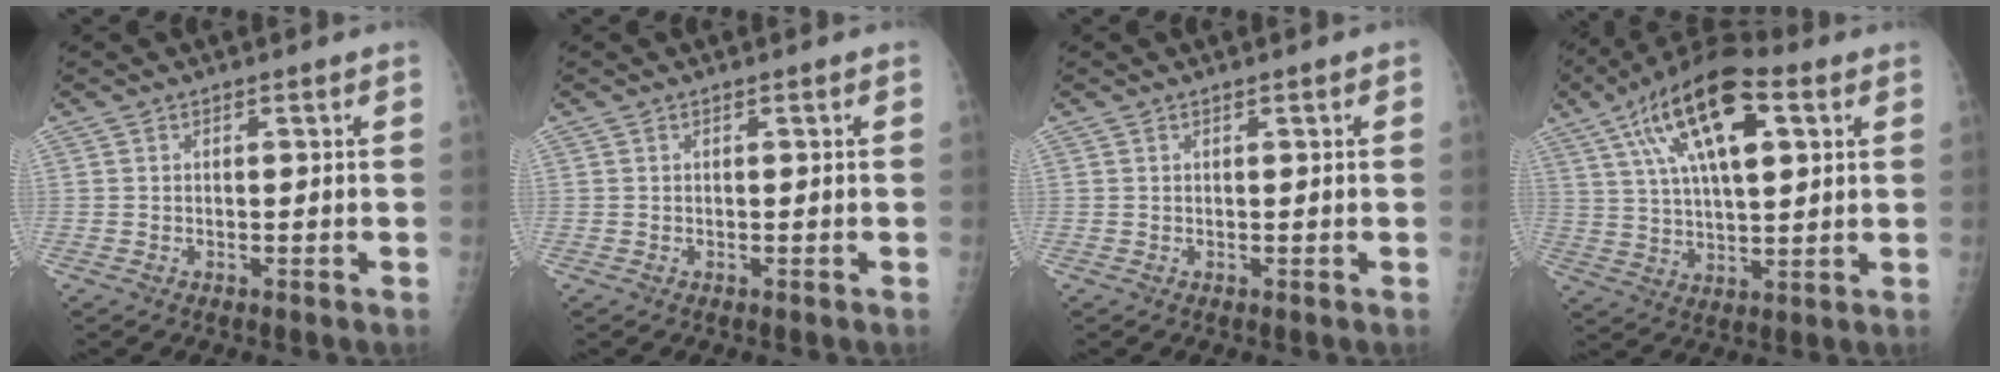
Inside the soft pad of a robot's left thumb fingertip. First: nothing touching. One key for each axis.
{"total": 0.0}
{"total": 0.7, "fx": 0.3, "fy": 0.2, "fz": 0.6, "tx": -0.009, "ty": 0.001, "tz": 0.003}
{"total": 18.7, "fx": 7.4, "fy": 7.8, "fz": 15.3, "tx": -0.258, "ty": 0.001, "tz": 0.124}